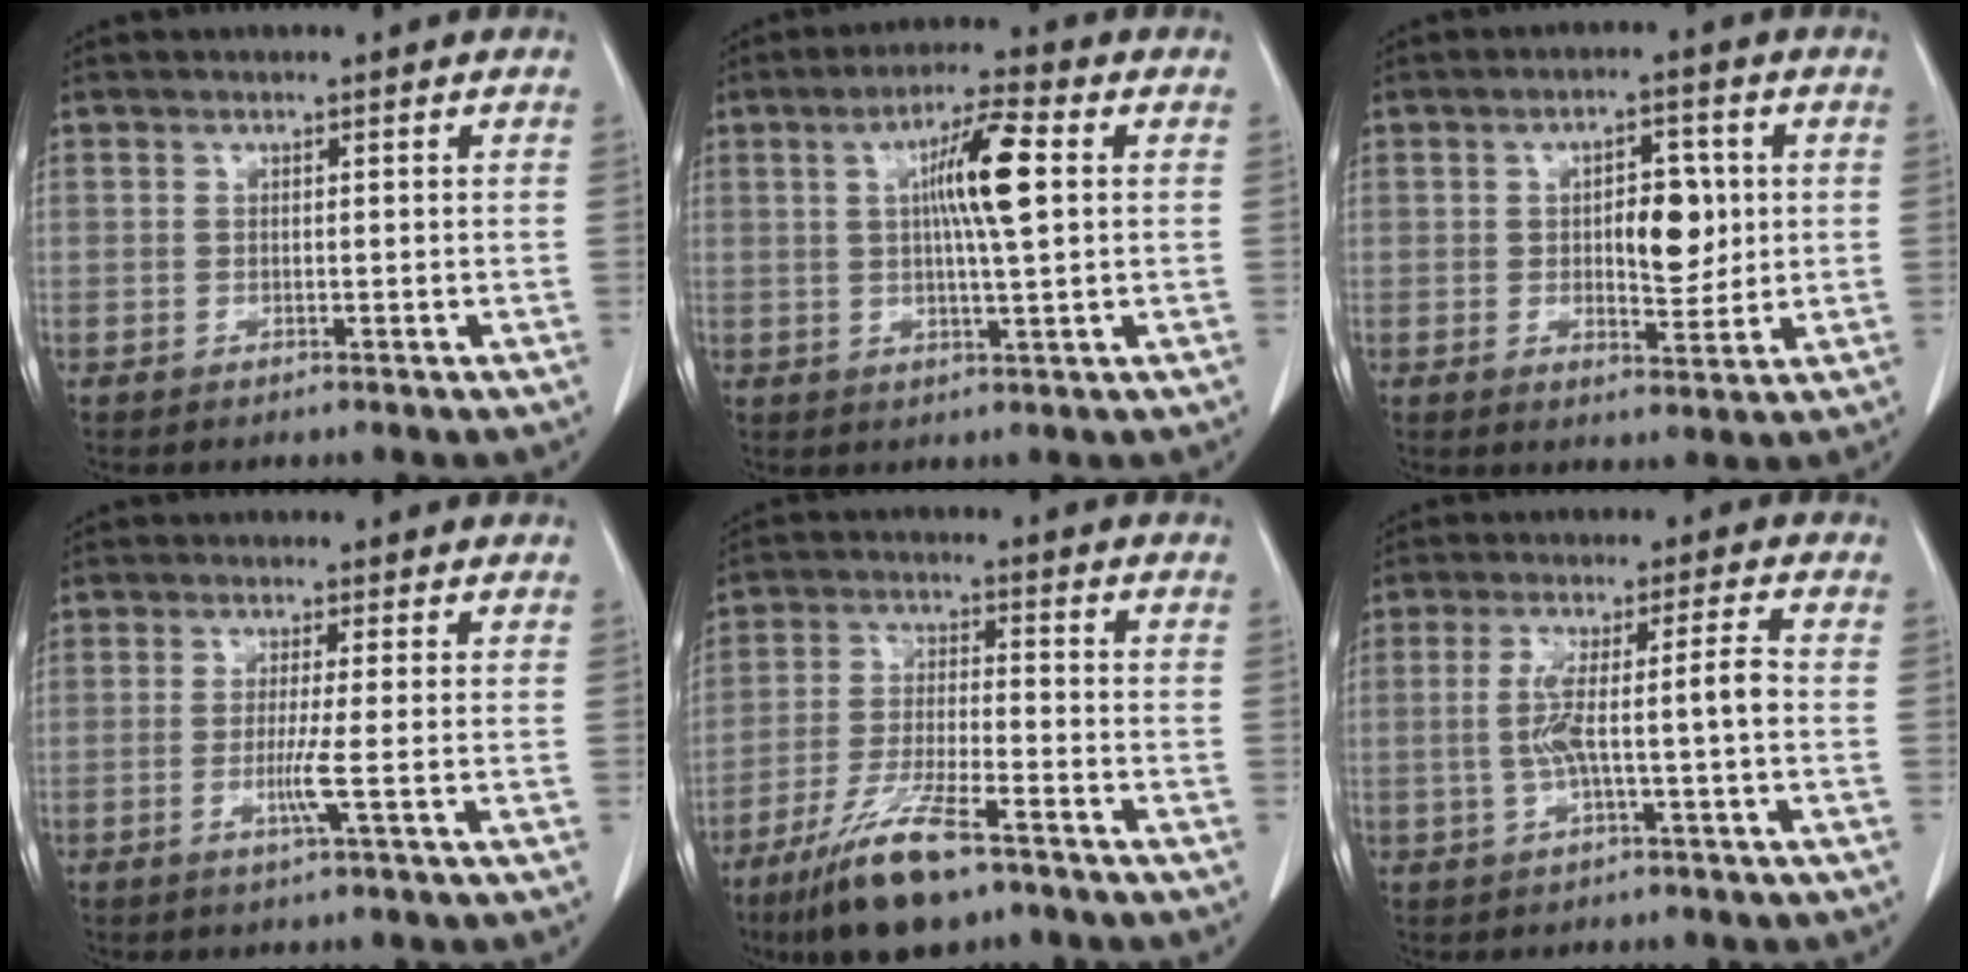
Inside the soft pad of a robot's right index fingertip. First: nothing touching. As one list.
[{"total": 8.8, "force": [1.7, 0.5, 8.6], "torque": [-0.154, 0.006, 0.026]}, {"total": 7.0, "force": [0.7, 3.1, 6.2], "torque": [-0.088, 0.004, 0.015]}, {"total": 3.2, "force": [-0.8, -1.0, 2.9], "torque": [-0.061, -0.007, -0.018]}, {"total": 11.9, "force": [-8.1, 2.2, 8.5], "torque": [-0.165, -0.027, -0.144]}, {"total": 6.7, "force": [-1.0, -0.3, 6.6], "torque": [-0.130, 0.019, -0.014]}]